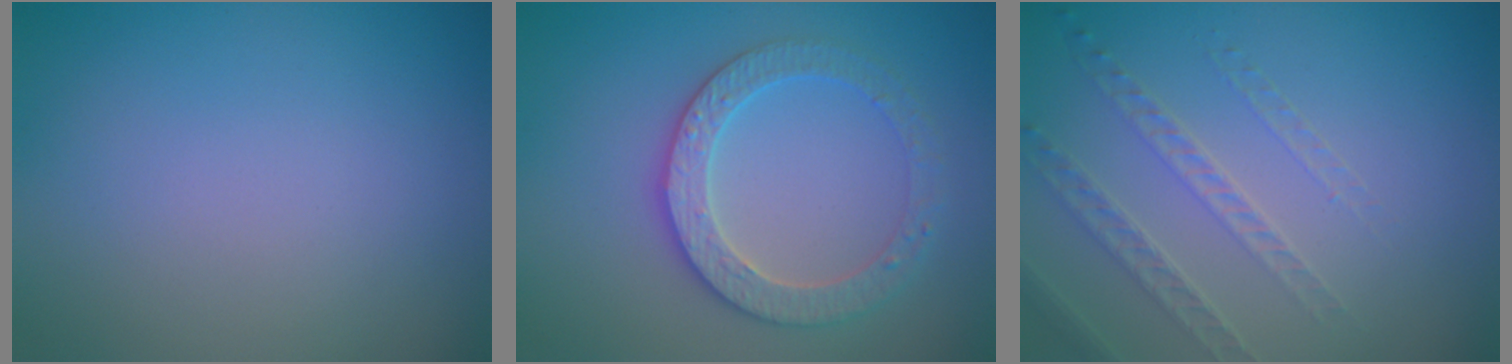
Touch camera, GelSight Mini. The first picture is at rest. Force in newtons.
{"total": 3.4, "press": 3.4, "slide": 0.5}
{"total": 1.6, "press": 1.3, "slide": 0.9}